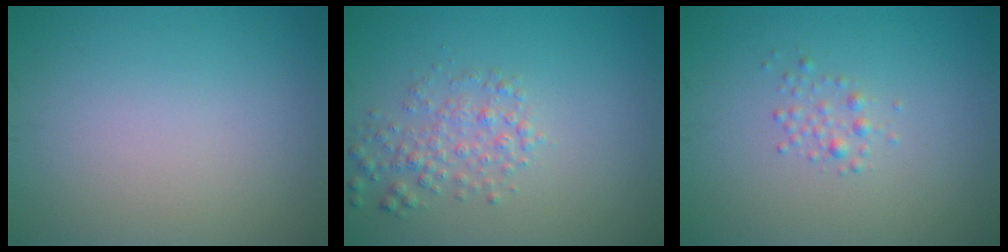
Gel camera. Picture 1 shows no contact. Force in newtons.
{"total": 2.5, "press": 2.5, "slide": 0.1}
{"total": 1.2, "press": 1.2, "slide": 0.0}